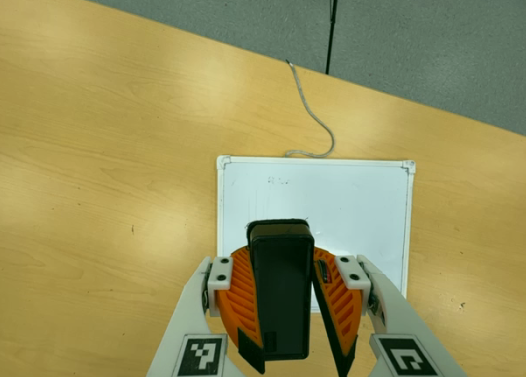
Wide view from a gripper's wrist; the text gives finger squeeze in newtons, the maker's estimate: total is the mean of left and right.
{"total": 10.1, "left": 9.9, "right": 10.4}